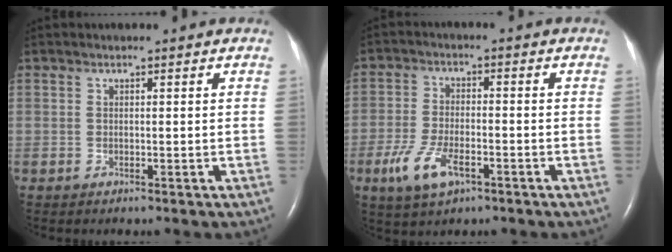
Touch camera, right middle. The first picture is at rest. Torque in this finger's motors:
{"motor_torque": [0.65, -0.38, 0.18, 0.06]}